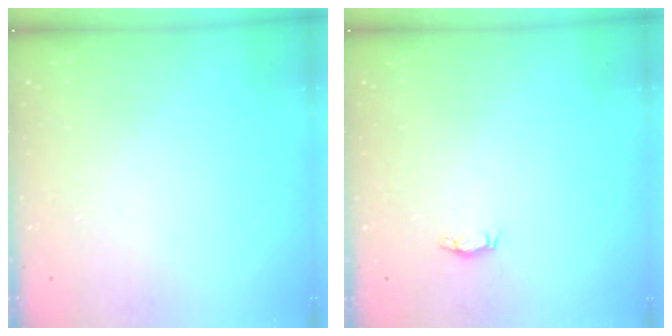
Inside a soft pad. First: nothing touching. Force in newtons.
{"total": 2.8, "press": 2.8, "slide": 0.4}